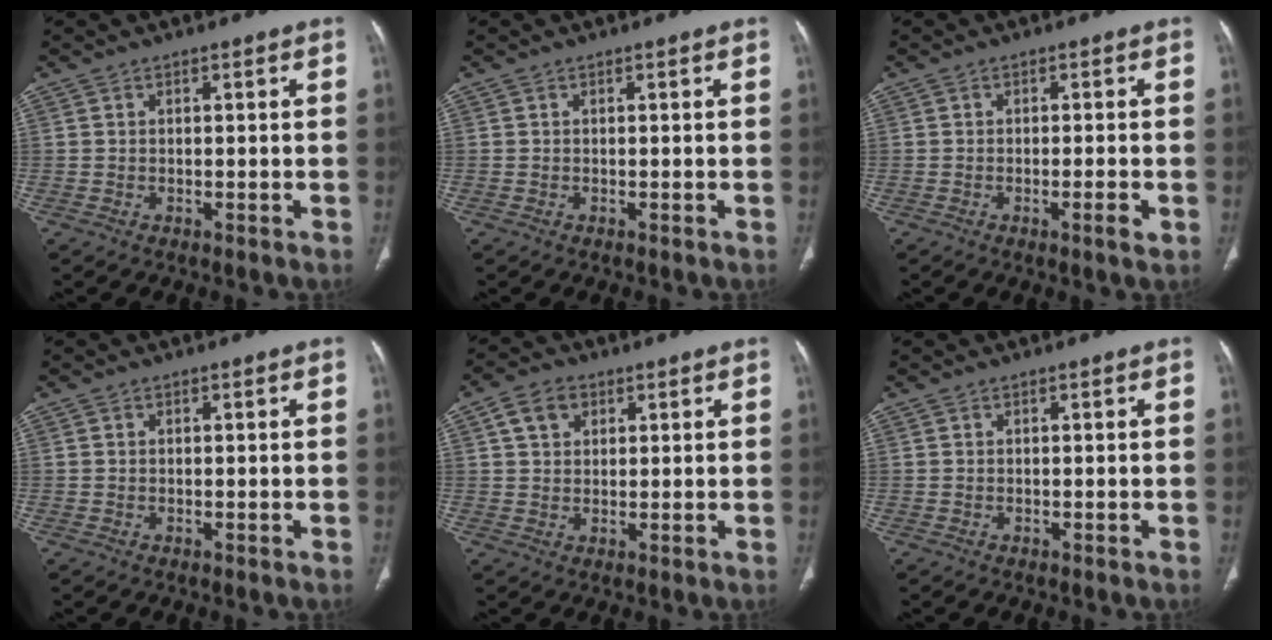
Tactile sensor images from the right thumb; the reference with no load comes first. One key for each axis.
{"total": 0.0}
{"total": 2.6, "fx": -1.0, "fy": 0.3, "fz": 2.4, "tx": -0.037, "ty": -0.003, "tz": -0.017}
{"total": 0.0}
{"total": 5.5, "fx": 2.2, "fy": 4.1, "fz": 2.8, "tx": -0.029, "ty": 0.002, "tz": 0.038}
{"total": 0.0}